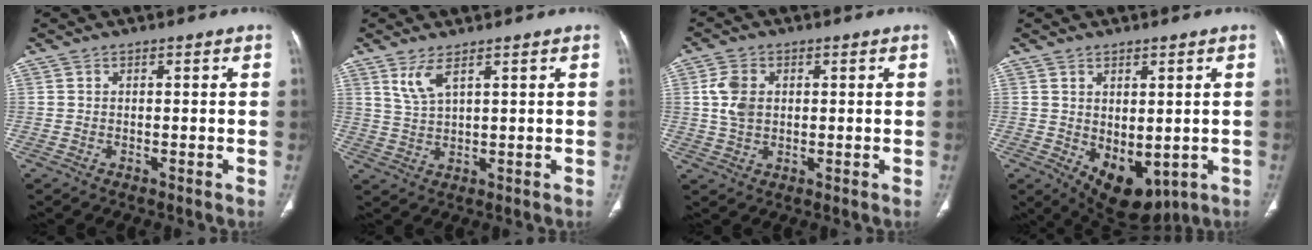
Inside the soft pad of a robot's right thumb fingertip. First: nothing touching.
{"total": 4.0, "force": [2.5, 1.0, 3.0], "torque": [-0.067, -0.015, 0.060]}
{"total": 5.5, "force": [0.9, 3.9, 3.8], "torque": [-0.073, 0.000, 0.018]}
{"total": 9.5, "force": [-1.6, 5.5, 7.5], "torque": [-0.086, -0.005, 0.006]}